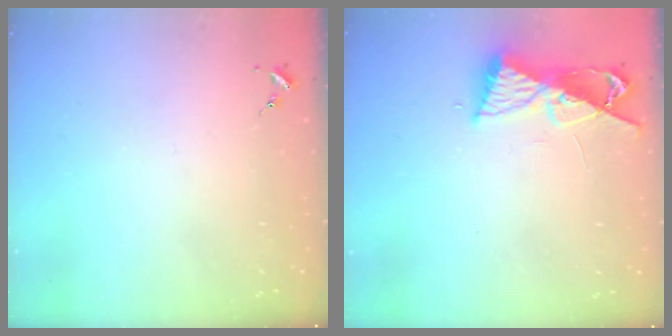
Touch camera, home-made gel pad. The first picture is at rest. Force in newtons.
{"total": 8.4, "press": 8.3, "slide": 0.7}